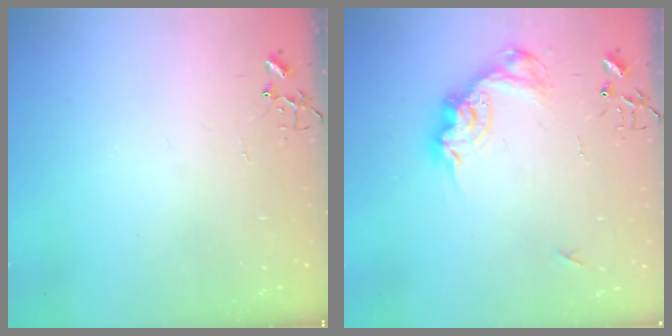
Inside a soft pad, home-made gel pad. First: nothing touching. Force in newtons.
{"total": 15.3, "press": 15.3, "slide": 1.0}